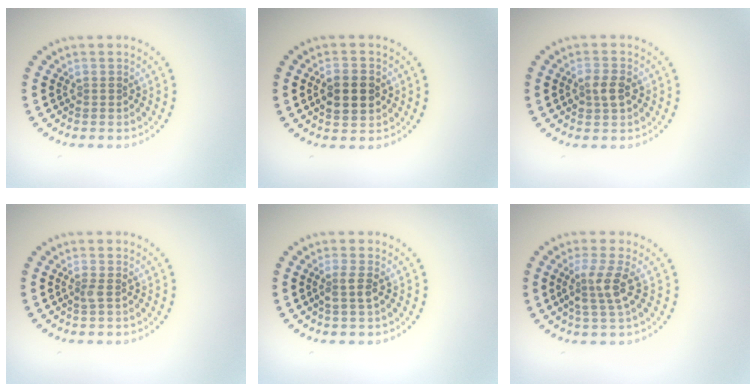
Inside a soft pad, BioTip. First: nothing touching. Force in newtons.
{"total": 4.1, "press": 4.1, "slide": 0.3}
{"total": 2.0, "press": 2.0, "slide": 0.4}
{"total": 0.8, "press": 0.5, "slide": 0.5}
{"total": 1.5, "press": 1.2, "slide": 0.8}
{"total": 2.8, "press": 2.1, "slide": 1.8}